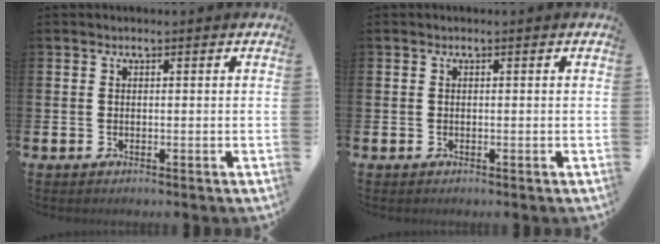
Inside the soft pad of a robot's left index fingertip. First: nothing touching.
{"total": 0.0}